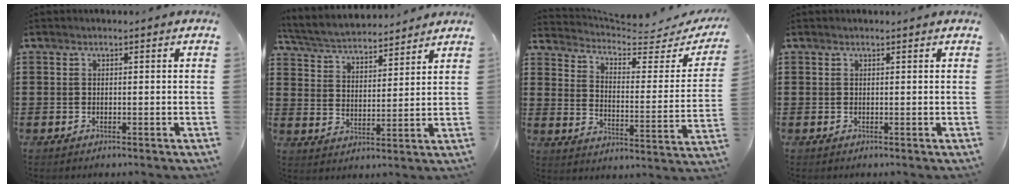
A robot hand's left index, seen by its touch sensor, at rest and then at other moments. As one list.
[{"total": 4.5, "force": [4.5, 0.4, 0.7], "torque": [-0.037, -0.026, 0.075]}, {"total": 4.1, "force": [3.6, 0.6, 1.9], "torque": [-0.058, -0.030, 0.056]}, {"total": 0.0}]